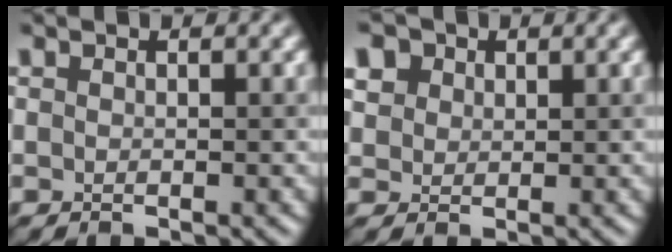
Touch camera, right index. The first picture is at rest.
{"total": 5.6, "force": [3.0, 4.0, 2.5], "torque": [-0.079, 0.019, 0.045]}